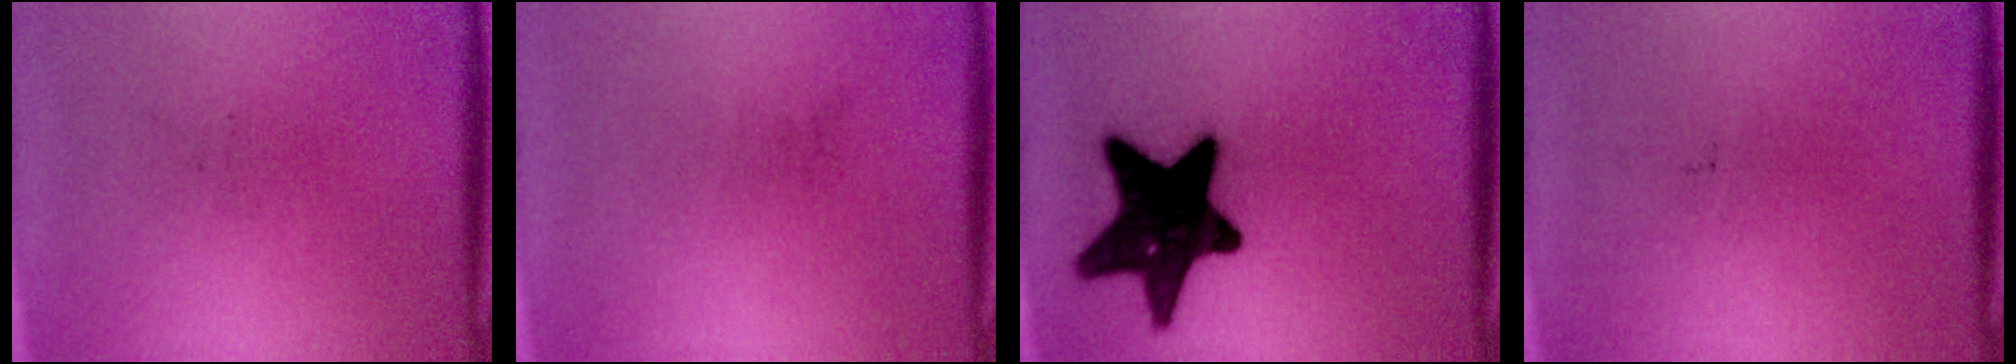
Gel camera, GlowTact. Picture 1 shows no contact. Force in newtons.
{"total": 0.0}
{"total": 17.2}
{"total": 0.0}